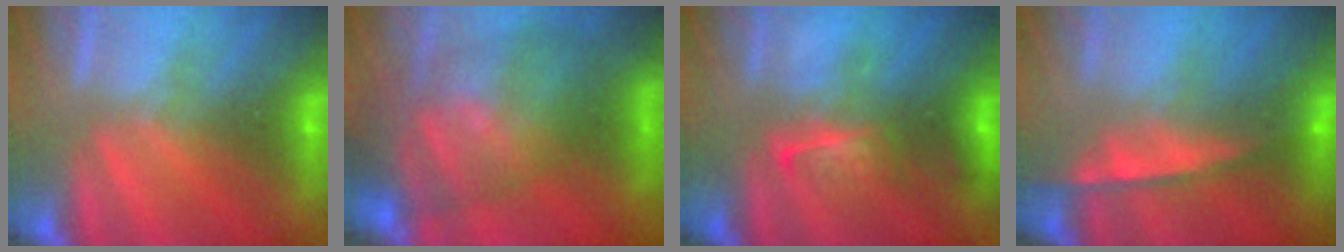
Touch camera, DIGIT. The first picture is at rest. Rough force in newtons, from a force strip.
{"total": 7.9}
{"total": 2.6}
{"total": 5.8}